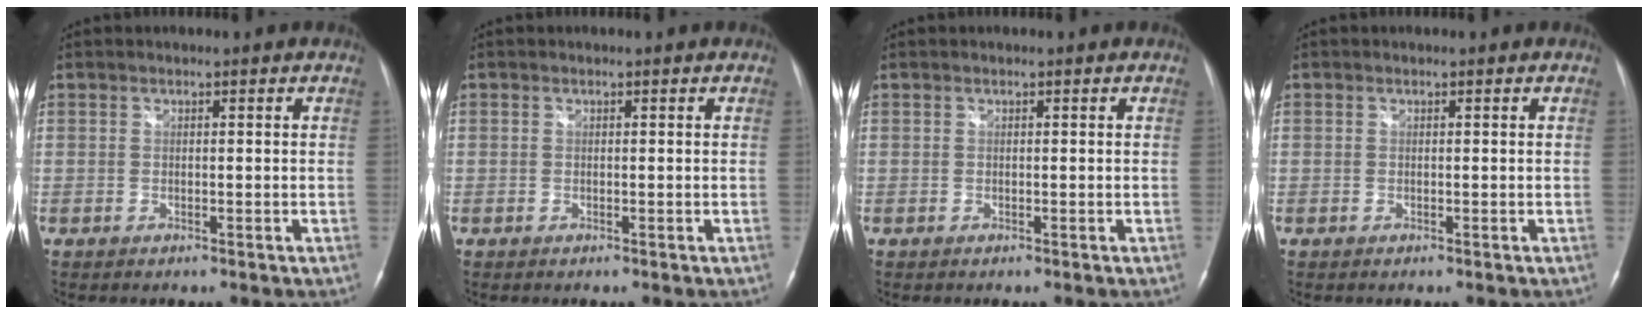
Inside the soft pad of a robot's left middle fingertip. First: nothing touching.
{"total": 0.0}
{"total": 0.0}
{"total": 0.0}